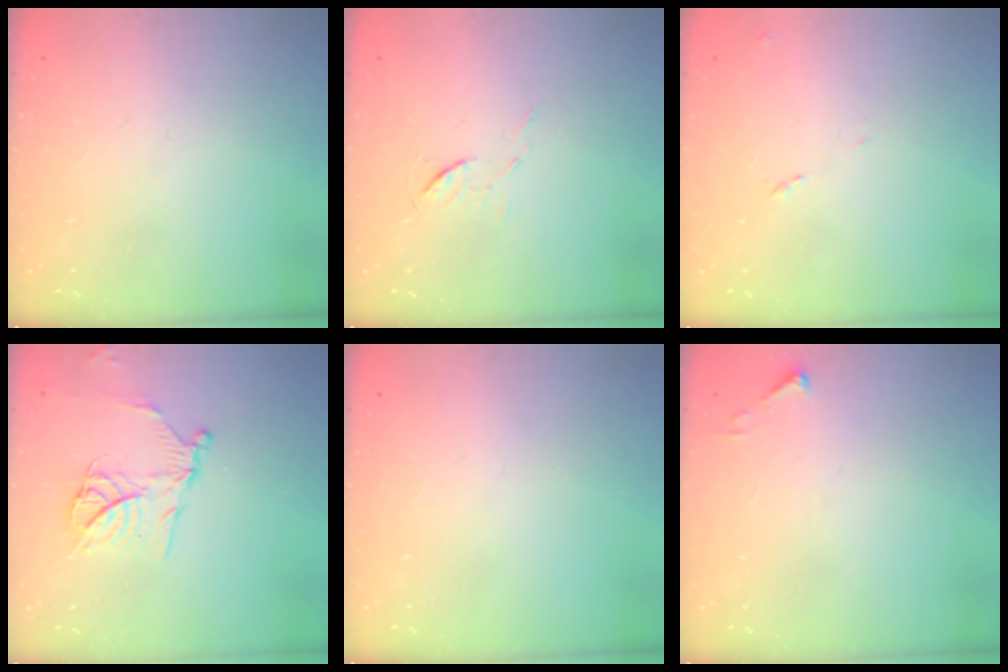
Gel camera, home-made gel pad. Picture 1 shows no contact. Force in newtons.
{"total": 5.3, "press": 5.3, "slide": 0.5}
{"total": 8.1, "press": 8.1, "slide": 0.6}
{"total": 13.6, "press": 13.5, "slide": 1.3}
{"total": 0.0}
{"total": 2.7, "press": 2.7, "slide": 0.3}